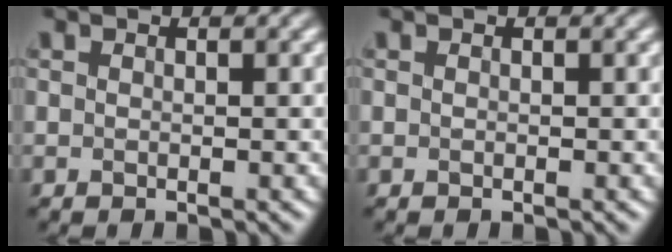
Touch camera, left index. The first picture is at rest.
{"total": 0.0}